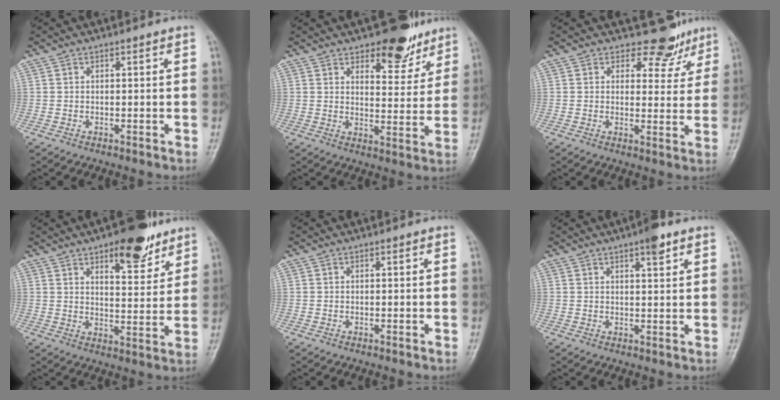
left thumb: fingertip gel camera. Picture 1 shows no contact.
{"total": 10.2, "force": [7.1, 4.8, 5.4], "torque": [-0.032, -0.044, 0.102]}
{"total": 6.5, "force": [5.1, 4.0, 0.6], "torque": [0.026, -0.038, 0.055]}
{"total": 11.6, "force": [7.4, 4.7, 7.6], "torque": [-0.073, -0.042, 0.107]}
{"total": 0.0}
{"total": 4.5, "force": [2.7, 1.2, 3.4], "torque": [-0.040, -0.010, 0.035]}